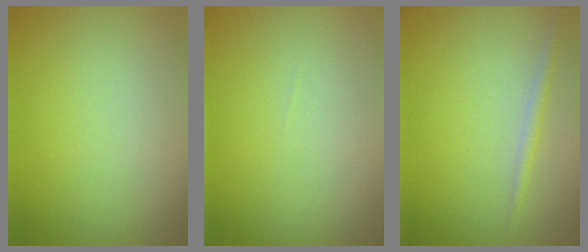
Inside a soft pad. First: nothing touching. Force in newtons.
{"total": 0.0}
{"total": 1.2, "press": 1.2, "slide": 0.0}